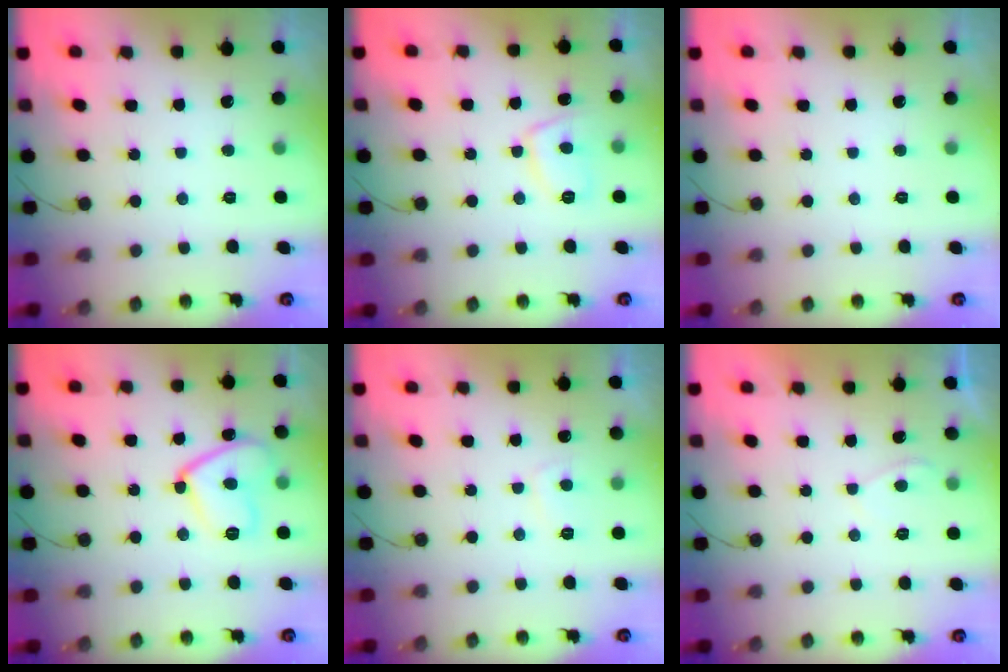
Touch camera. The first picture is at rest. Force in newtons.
{"total": 6.9, "press": 6.9, "slide": 0.9}
{"total": 0.0}
{"total": 11.6, "press": 11.6, "slide": 1.0}
{"total": 2.9, "press": 2.8, "slide": 0.6}
{"total": 1.3, "press": 1.2, "slide": 0.6}